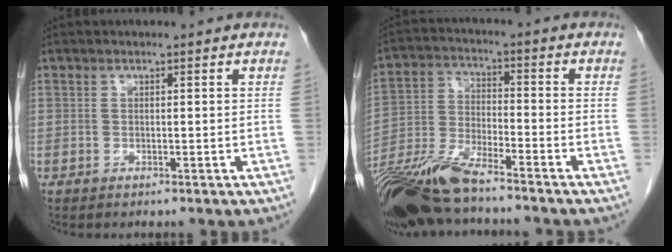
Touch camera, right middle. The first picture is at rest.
{"total": 13.7, "force": [-11.1, 2.2, 7.8], "torque": [-0.163, -0.026, -0.210]}